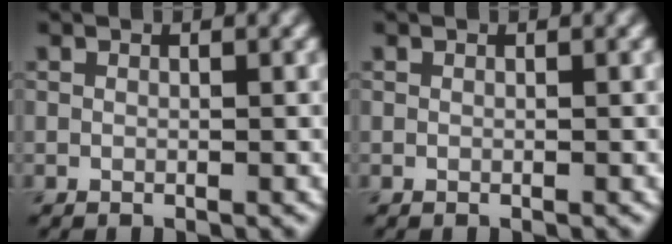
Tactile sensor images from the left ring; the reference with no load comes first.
{"total": 0.0}